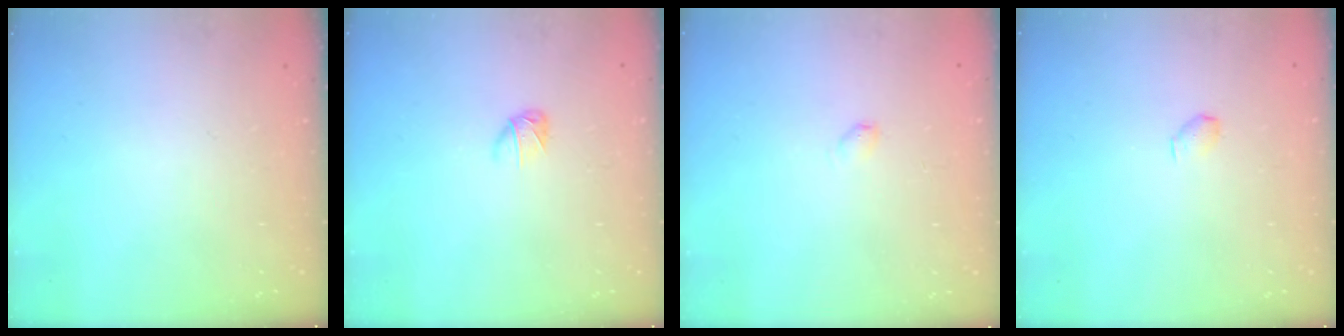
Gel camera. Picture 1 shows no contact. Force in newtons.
{"total": 3.6, "press": 3.5, "slide": 0.8}
{"total": 2.5, "press": 2.5, "slide": 0.4}
{"total": 2.9, "press": 2.9, "slide": 0.5}